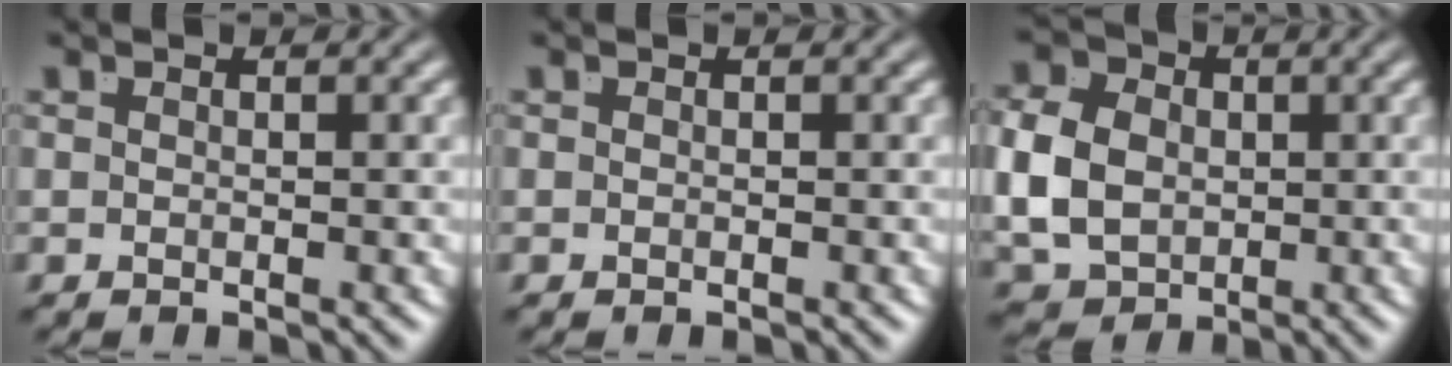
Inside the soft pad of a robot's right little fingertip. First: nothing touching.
{"total": 0.0}
{"total": 8.3, "force": [-0.6, 7.1, 4.1], "torque": [-0.101, -0.036, 0.003]}